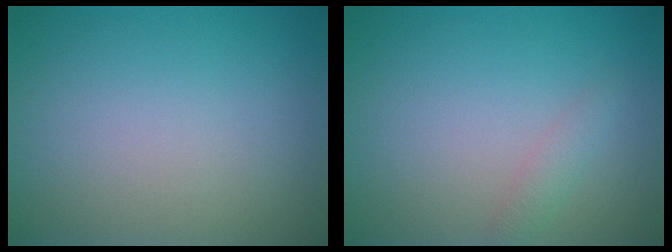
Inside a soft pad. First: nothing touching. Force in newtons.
{"total": 1.2, "press": 1.2, "slide": 0.1}